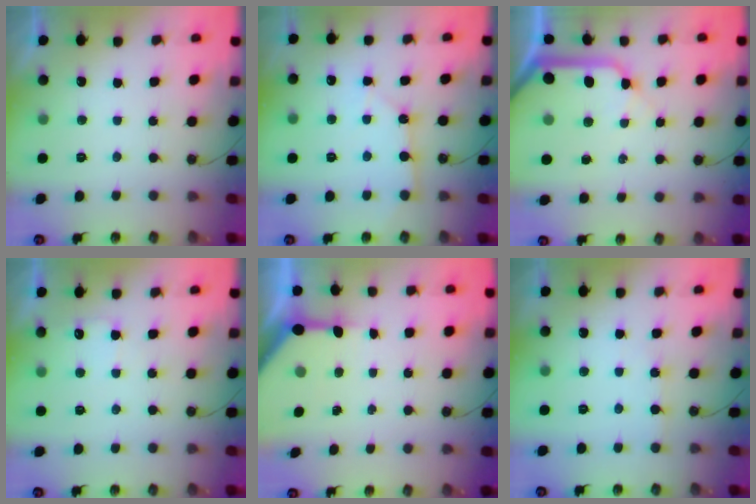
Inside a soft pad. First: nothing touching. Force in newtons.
{"total": 2.6, "press": 2.6, "slide": 0.3}
{"total": 13.6, "press": 13.5, "slide": 1.7}
{"total": 4.6, "press": 4.5, "slide": 0.6}
{"total": 6.2, "press": 6.1, "slide": 0.7}
{"total": 3.1, "press": 3.1, "slide": 0.4}